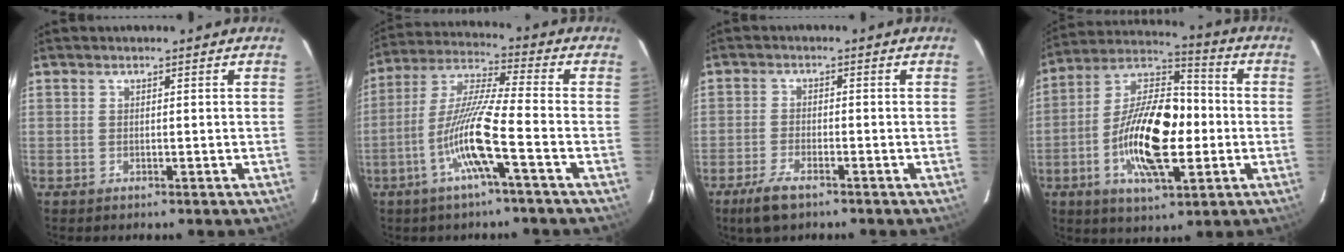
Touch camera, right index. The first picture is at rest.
{"total": 11.8, "force": [-4.4, -0.4, 10.9], "torque": [-0.221, 0.004, -0.090]}
{"total": 4.7, "force": [-3.3, 1.2, 3.1], "torque": [-0.074, -0.007, -0.057]}
{"total": 17.1, "force": [-3.1, 6.1, 15.7], "torque": [-0.300, 0.015, -0.055]}